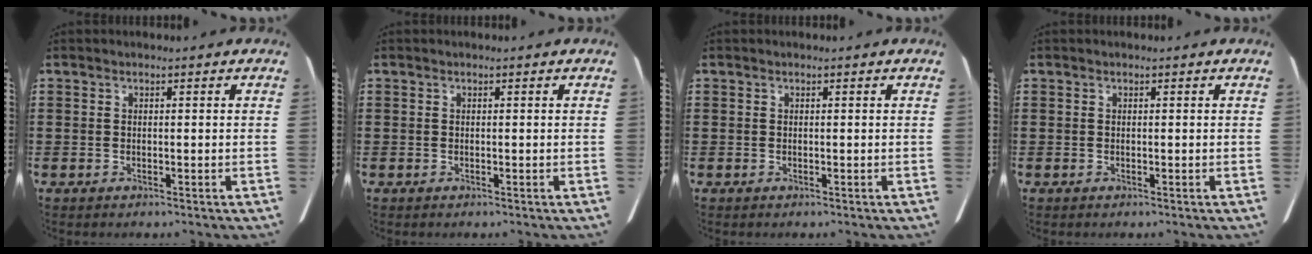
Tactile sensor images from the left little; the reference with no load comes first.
{"total": 0.0}
{"total": 0.0}
{"total": 0.0}